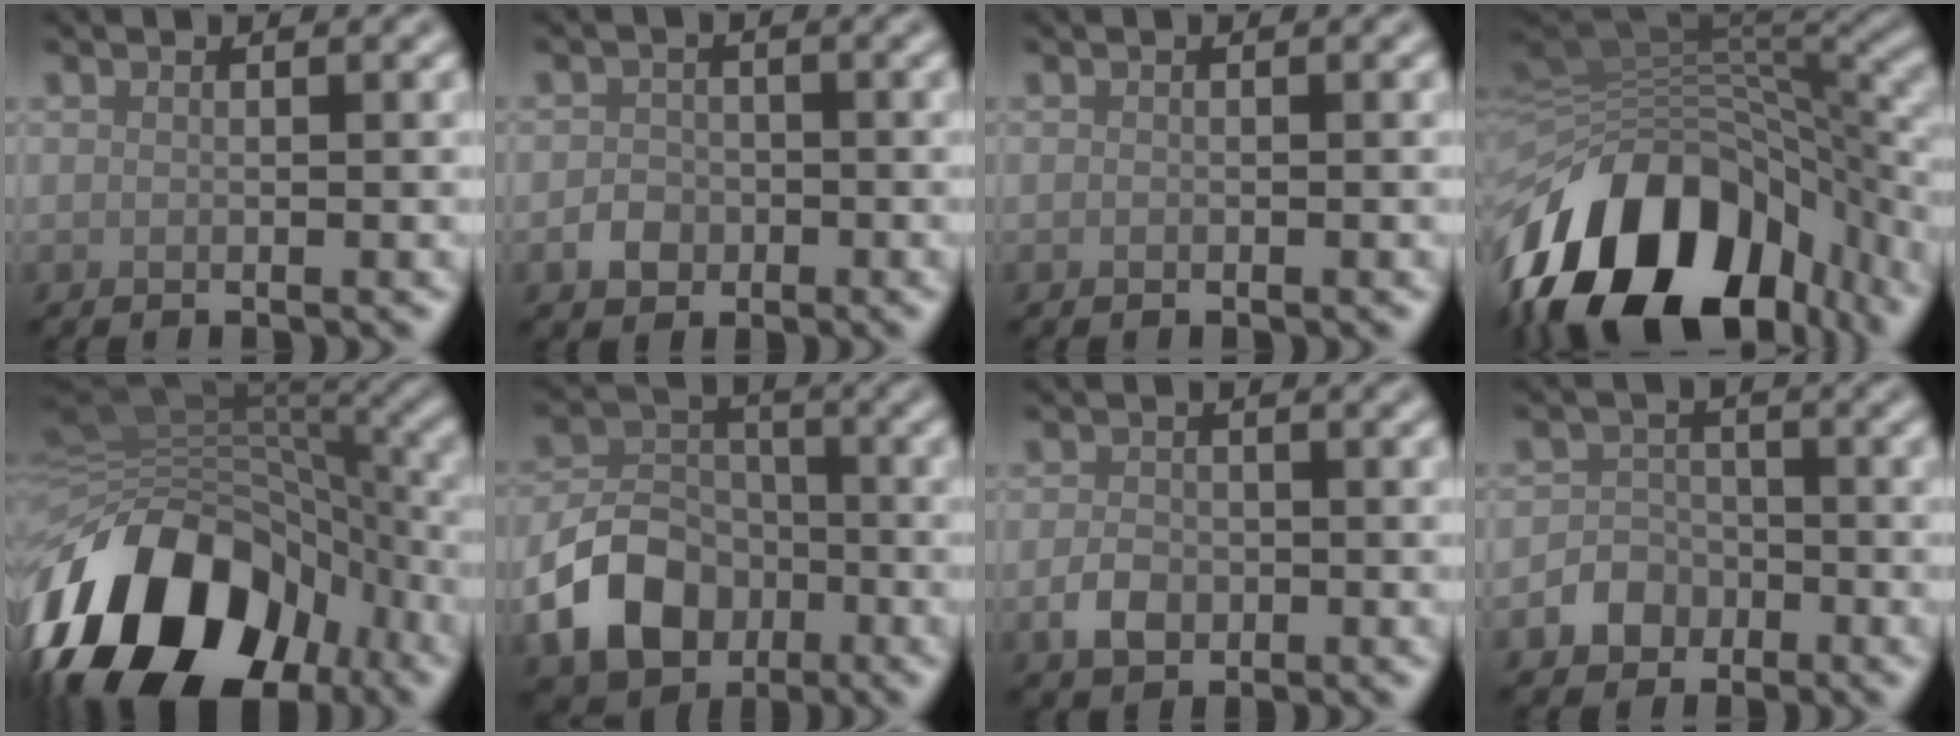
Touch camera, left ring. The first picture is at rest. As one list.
[{"total": 1.9, "force": [-0.7, 1.7, 0.7], "torque": [-0.003, 0.001, -0.017]}, {"total": 0.0}, {"total": 16.8, "force": [-8.4, 10.1, 10.5], "torque": [-0.205, -0.009, -0.127]}, {"total": 16.0, "force": [-8.3, 10.1, 9.1], "torque": [-0.177, 0.005, -0.142]}, {"total": 7.5, "force": [-3.1, 5.5, 3.9], "torque": [-0.074, -0.002, -0.065]}, {"total": 2.4, "force": [-0.8, 1.9, 1.4], "torque": [-0.023, 0.000, -0.021]}, {"total": 3.1, "force": [-1.5, 2.6, 0.7], "torque": [0.008, 0.008, -0.037]}]